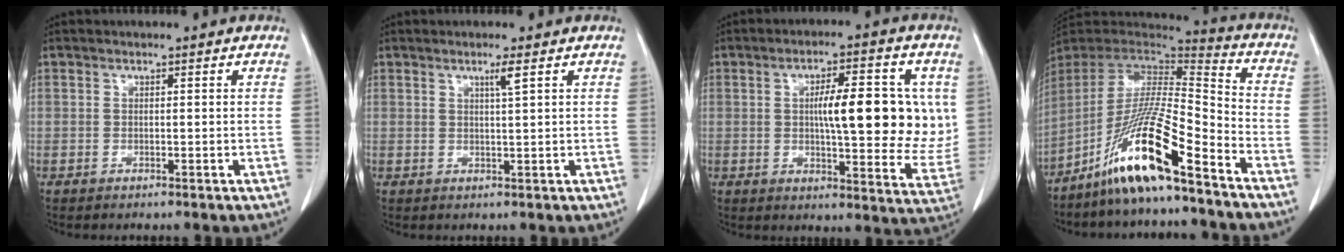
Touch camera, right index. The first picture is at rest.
{"total": 1.8, "force": [0.9, -0.5, 1.5], "torque": [-0.030, -0.005, 0.018]}
{"total": 15.3, "force": [2.4, 4.0, 14.6], "torque": [-0.195, 0.010, 0.038]}
{"total": 16.2, "force": [-10.6, 0.6, 12.2], "torque": [-0.239, -0.014, -0.198]}